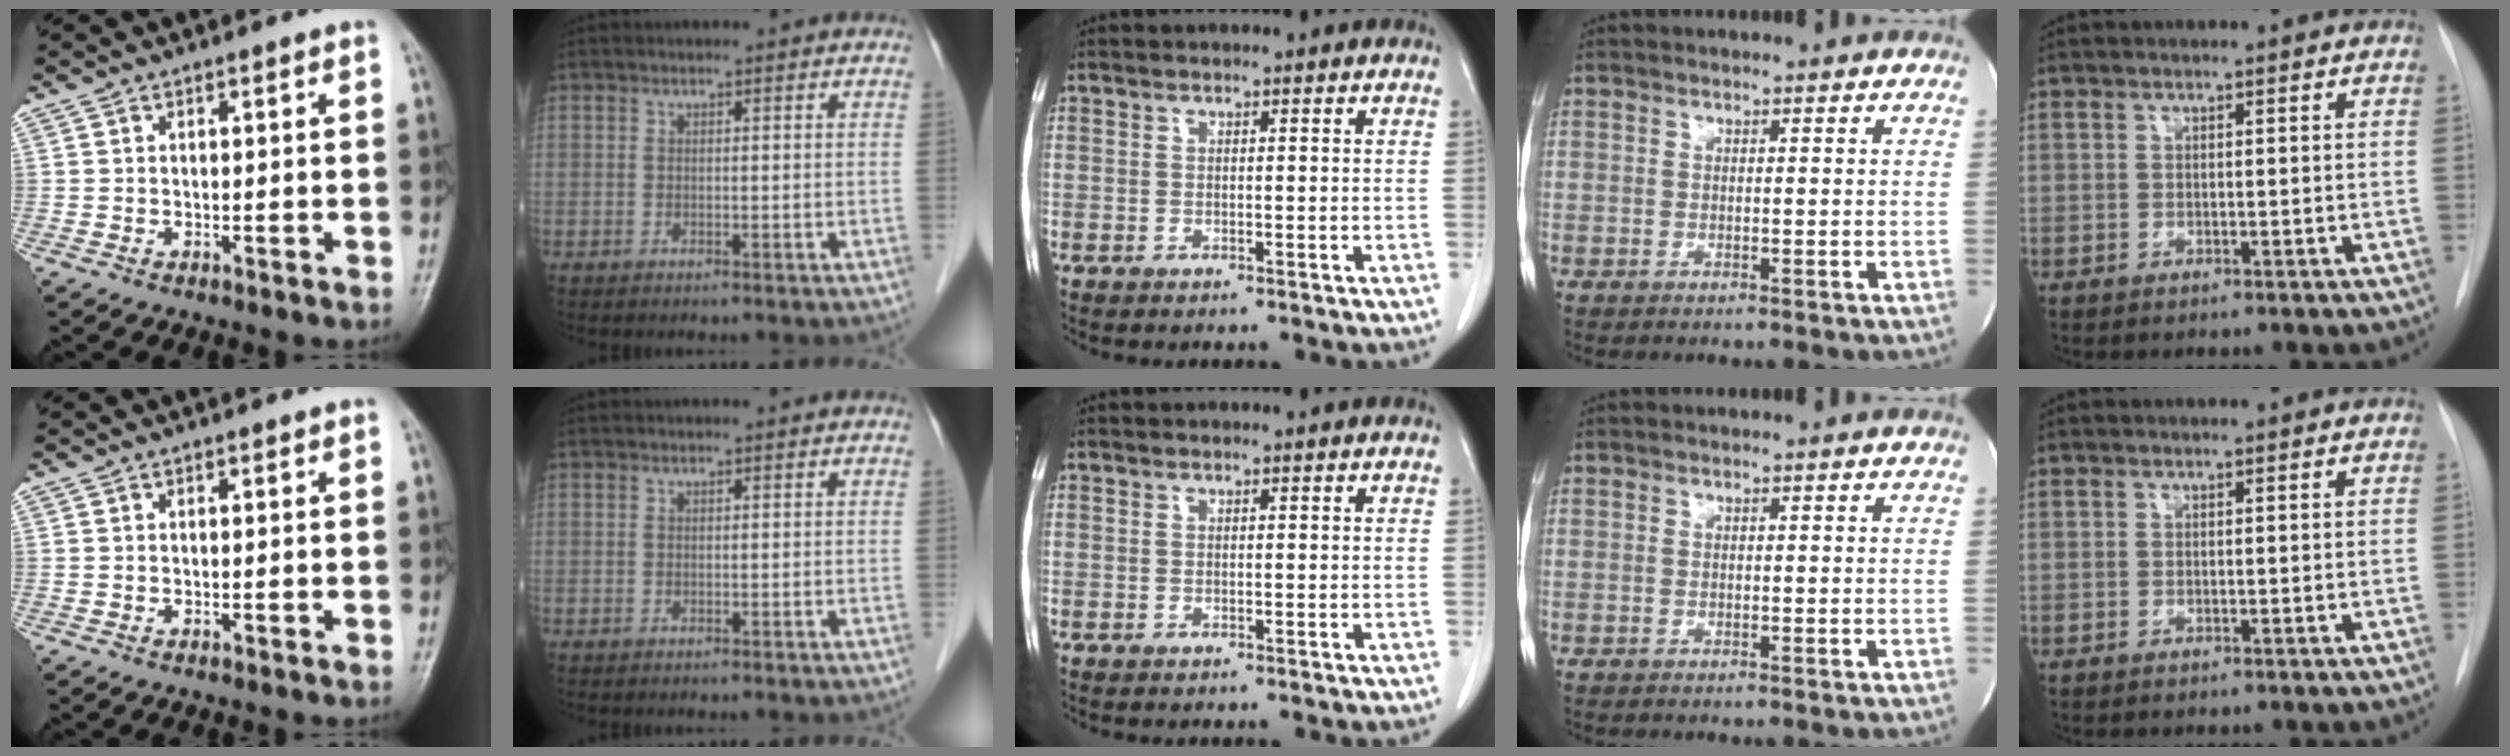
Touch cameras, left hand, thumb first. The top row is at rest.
{}